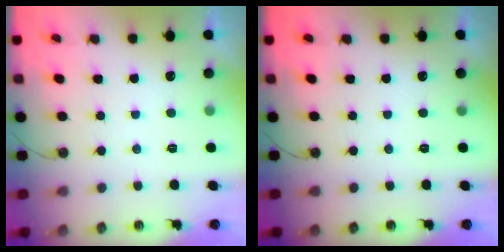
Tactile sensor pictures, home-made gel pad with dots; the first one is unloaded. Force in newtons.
{"total": 0.0}